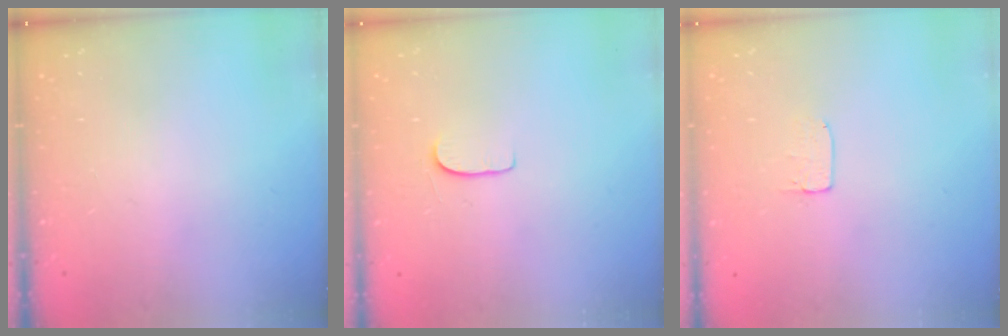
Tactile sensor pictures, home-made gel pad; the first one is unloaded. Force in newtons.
{"total": 4.5, "press": 4.5, "slide": 0.4}
{"total": 3.7, "press": 3.6, "slide": 0.2}